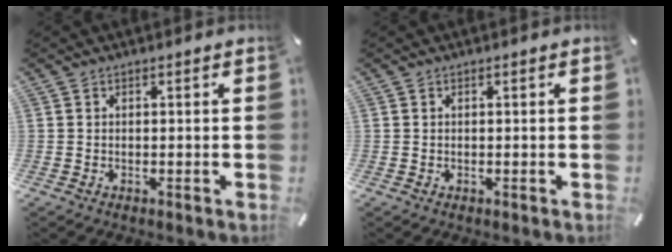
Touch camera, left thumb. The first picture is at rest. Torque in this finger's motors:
{"motor_torque": [0.08, 0.13, -0.04, 0.01, 0.00]}